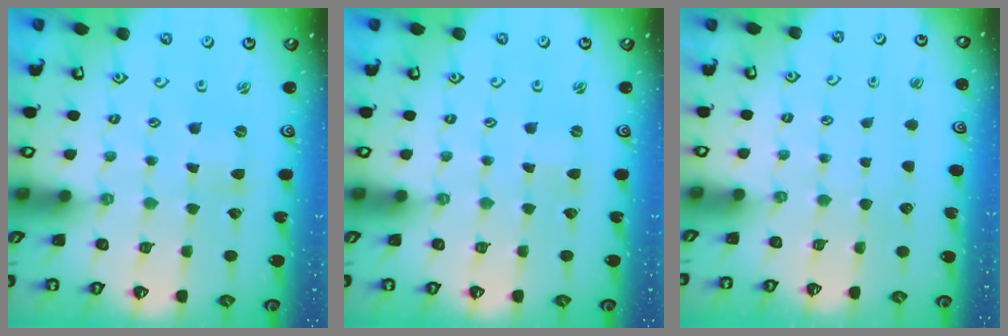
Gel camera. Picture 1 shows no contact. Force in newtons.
{"total": 0.0}
{"total": 0.0}